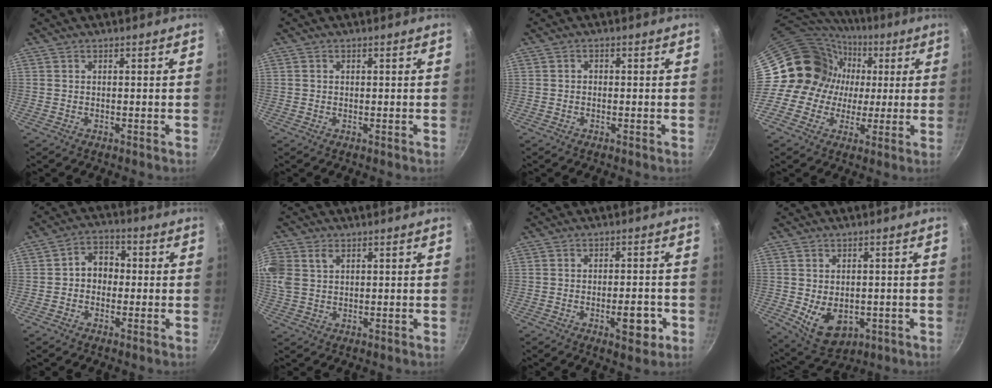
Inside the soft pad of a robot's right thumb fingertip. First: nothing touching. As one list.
[{"total": 0.5, "force": [0.1, 0.5, 0.1], "torque": [0.000, 0.003, 0.000]}, {"total": 0.8, "force": [-0.2, 0.7, 0.3], "torque": [-0.005, 0.004, -0.005]}, {"total": 16.8, "force": [1.8, 15.0, 7.3], "torque": [-0.087, 0.025, 0.018]}, {"total": 6.1, "force": [-0.3, 5.0, 3.5], "torque": [-0.018, 0.017, -0.016]}, {"total": 11.9, "force": [3.7, 9.1, 6.6], "torque": [-0.173, 0.030, 0.073]}, {"total": 6.5, "force": [-2.3, 2.9, 5.3], "torque": [-0.047, 0.013, -0.026]}, {"total": 8.5, "force": [-1.2, 6.0, 5.9], "torque": [-0.076, -0.013, 0.002]}]